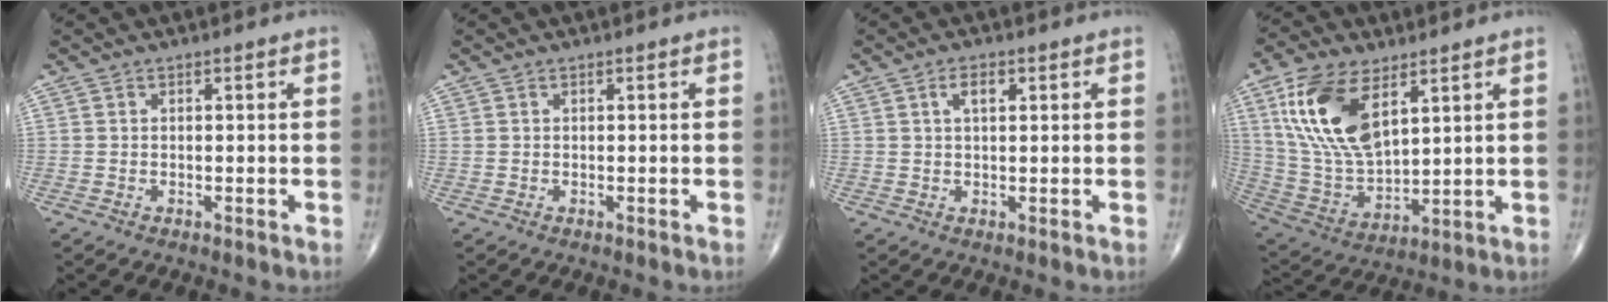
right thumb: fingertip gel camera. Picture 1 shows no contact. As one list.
[{"total": 0.0}, {"total": 3.1, "force": [1.2, 1.5, 2.5], "torque": [-0.042, 0.001, 0.022]}, {"total": 17.8, "force": [7.8, 8.9, 13.4], "torque": [-0.252, -0.027, 0.159]}]